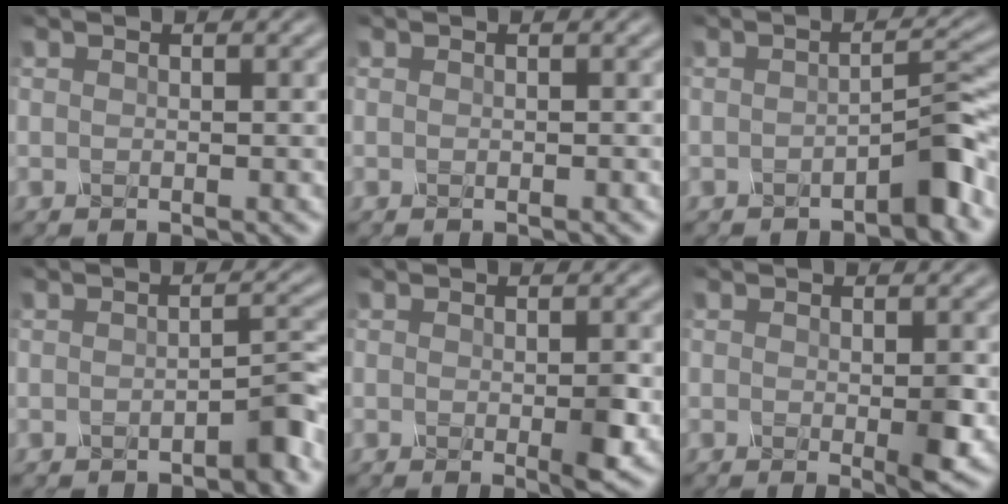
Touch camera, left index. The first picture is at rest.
{"total": 0.6, "force": [-0.3, 0.3, 0.4], "torque": [0.001, 0.008, -0.008]}
{"total": 2.8, "force": [-2.0, 0.0, 1.9], "torque": [-0.035, 0.011, -0.034]}
{"total": 2.3, "force": [-1.9, 0.1, 1.3], "torque": [-0.023, 0.007, -0.028]}
{"total": 2.2, "force": [-0.7, 0.2, 2.0], "torque": [-0.050, -0.006, -0.006]}
{"total": 2.5, "force": [-0.7, 0.3, 2.4], "torque": [-0.054, -0.007, -0.004]}